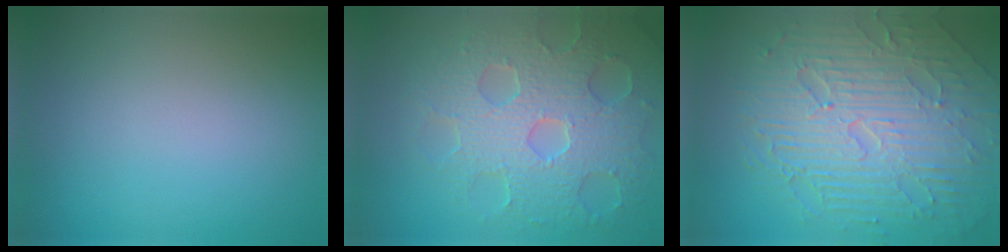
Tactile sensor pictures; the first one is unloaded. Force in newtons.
{"total": 7.8, "press": 6.0, "slide": 5.1}
{"total": 9.9, "press": 6.4, "slide": 7.5}